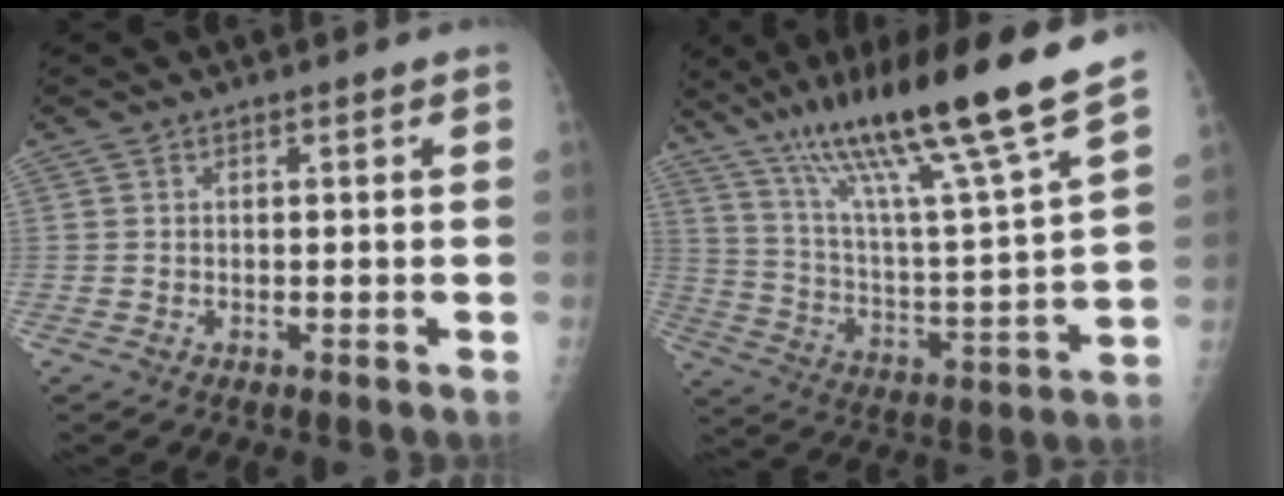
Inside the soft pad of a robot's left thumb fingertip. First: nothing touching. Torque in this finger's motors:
{"motor_torque": [0.50, 0.28, 1.46, -1.31, 0.19]}